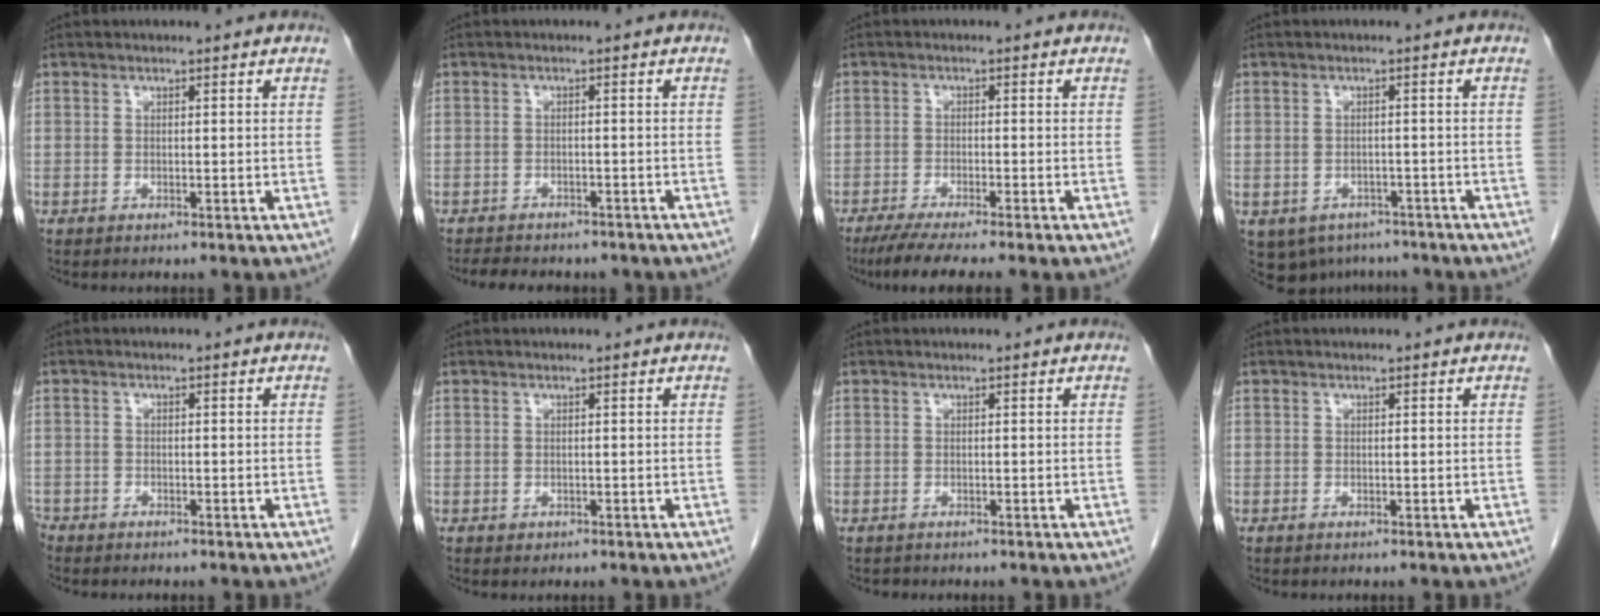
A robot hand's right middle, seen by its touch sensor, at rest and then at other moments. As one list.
[{"total": 9.8, "force": [-8.2, 4.2, 3.4], "torque": [-0.063, 0.009, -0.090]}, {"total": 6.5, "force": [-5.2, -0.4, 4.0], "torque": [-0.060, -0.016, -0.083]}, {"total": 9.4, "force": [-5.9, 6.8, 2.8], "torque": [-0.065, -0.002, -0.069]}, {"total": 2.9, "force": [-2.5, 1.3, 0.6], "torque": [-0.016, -0.001, -0.042]}, {"total": 0.5, "force": [-0.2, 0.5, 0.1], "torque": [-0.005, 0.002, 0.000]}, {"total": 0.6, "force": [-0.5, 0.3, 0.0], "torque": [-0.013, -0.001, -0.010]}, {"total": 0.0}]